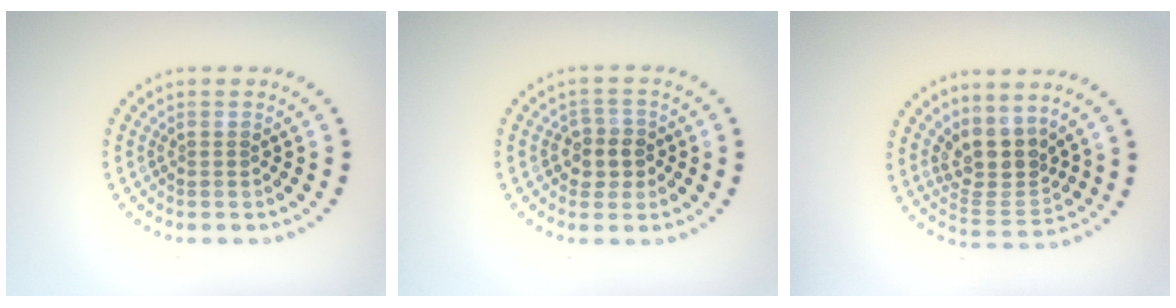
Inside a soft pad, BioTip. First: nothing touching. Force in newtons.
{"total": 2.6, "press": 2.4, "slide": 1.0}
{"total": 3.9, "press": 3.1, "slide": 2.3}